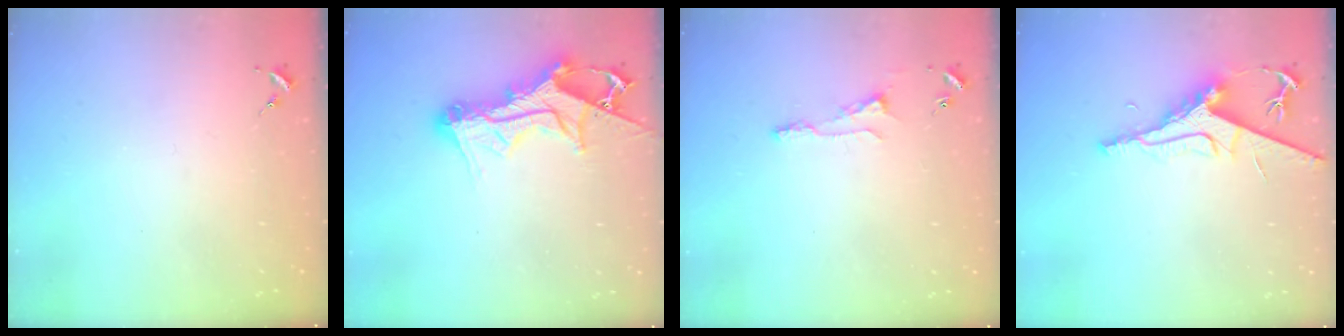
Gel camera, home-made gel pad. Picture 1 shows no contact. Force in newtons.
{"total": 14.6, "press": 14.6, "slide": 1.4}
{"total": 5.9, "press": 5.9, "slide": 0.6}
{"total": 9.3, "press": 9.3, "slide": 1.1}